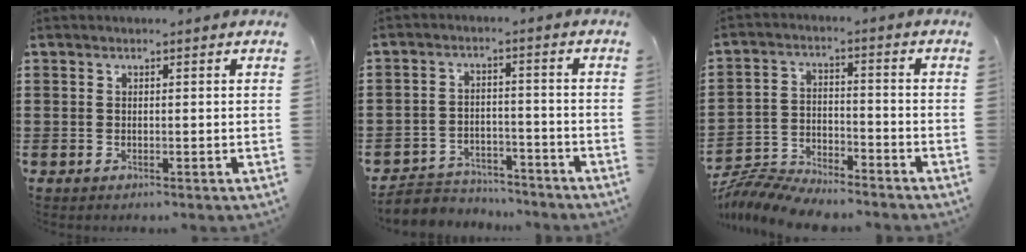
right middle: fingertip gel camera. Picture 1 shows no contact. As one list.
[{"total": 4.4, "force": [-4.2, 1.2, 0.0], "torque": [-0.013, 0.005, -0.091]}, {"total": 7.6, "force": [-7.4, 1.0, 1.2], "torque": [-0.031, 0.009, -0.149]}]